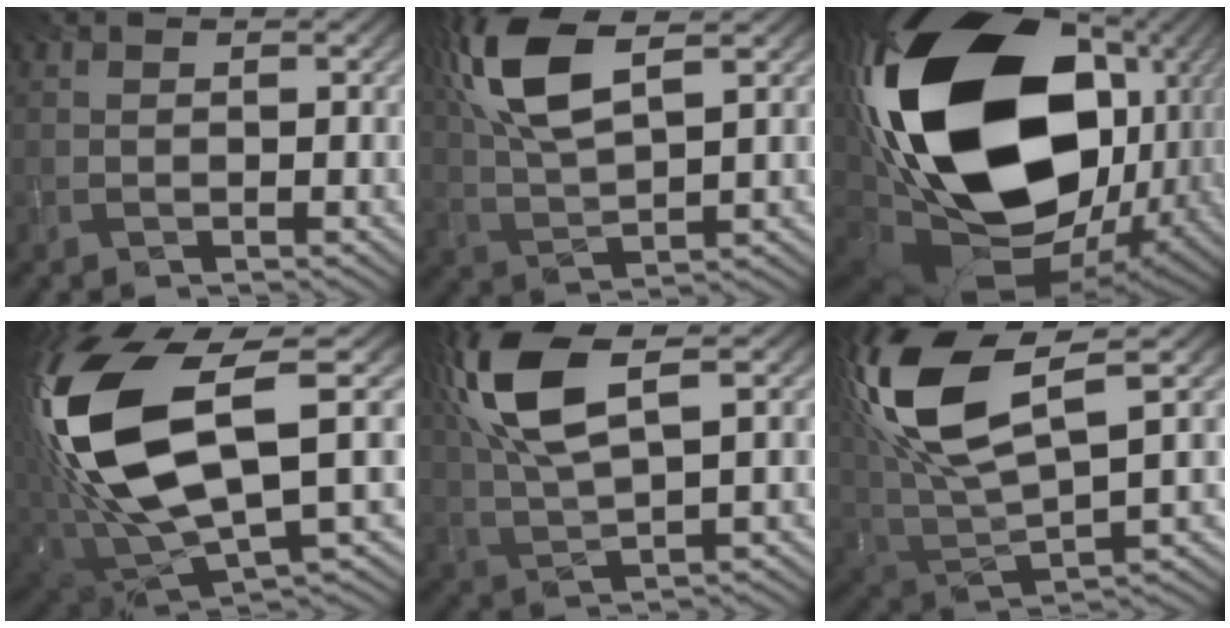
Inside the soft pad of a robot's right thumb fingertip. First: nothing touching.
{"total": 11.4, "force": [4.9, 4.1, 9.4], "torque": [-0.232, 0.021, 0.099]}
{"total": 24.4, "force": [3.7, 15.8, 18.2], "torque": [-0.410, -0.030, 0.073]}
{"total": 17.7, "force": [2.4, 8.8, 15.2], "torque": [-0.358, -0.015, 0.052]}
{"total": 12.3, "force": [4.8, 4.3, 10.5], "torque": [-0.256, 0.019, 0.096]}
{"total": 16.5, "force": [6.5, 6.9, 13.5], "torque": [-0.318, 0.018, 0.127]}